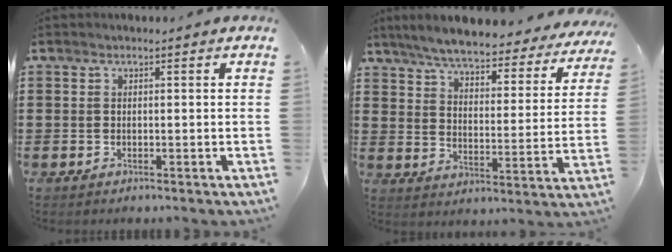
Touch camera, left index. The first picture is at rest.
{"total": 6.0, "force": [5.7, 0.4, 2.1], "torque": [-0.069, -0.039, 0.095]}